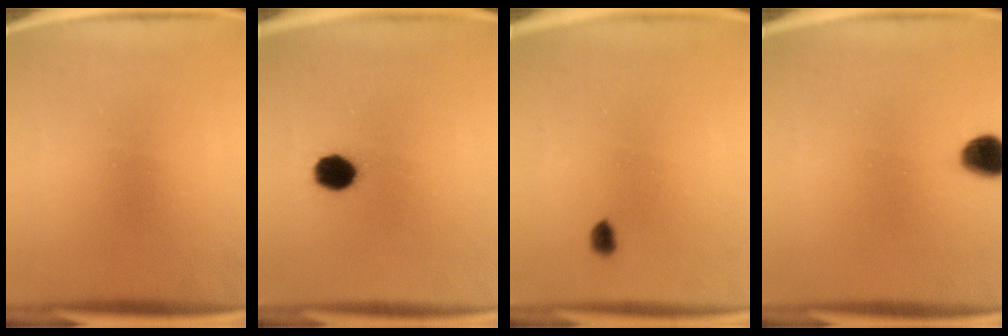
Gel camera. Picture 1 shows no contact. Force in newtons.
{"total": 6.9}
{"total": 2.1}
{"total": 6.1}